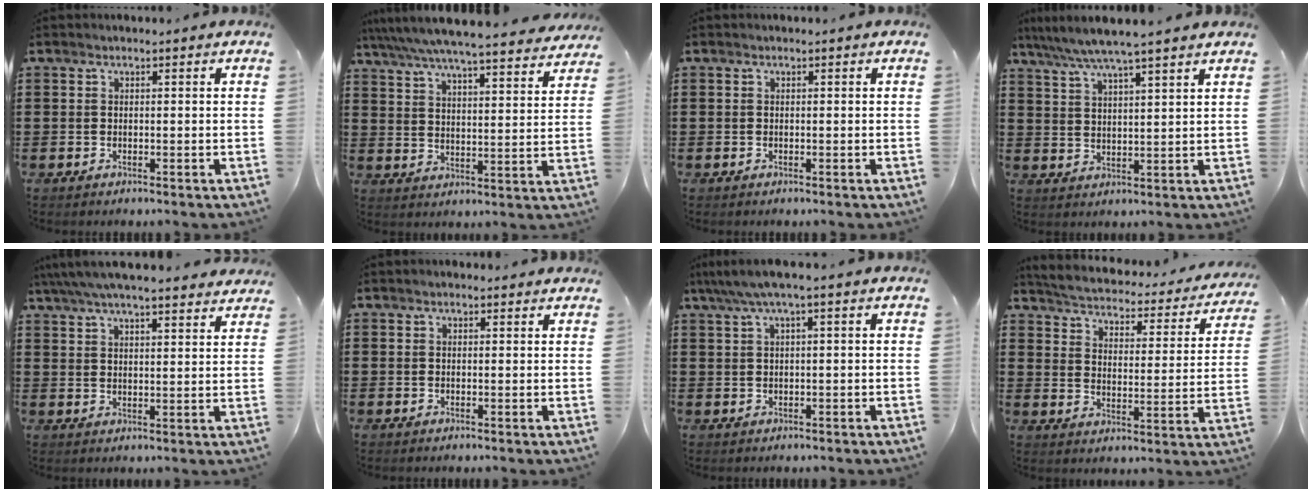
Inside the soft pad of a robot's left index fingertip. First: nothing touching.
{"total": 5.8, "force": [5.3, -0.5, 2.3], "torque": [-0.067, -0.039, 0.086]}
{"total": 0.0}
{"total": 5.5, "force": [4.8, -0.5, 2.6], "torque": [-0.067, -0.024, 0.082]}
{"total": 5.6, "force": [5.3, 0.3, 2.0], "torque": [-0.058, -0.020, 0.094]}
{"total": 0.9, "force": [0.8, 0.2, 0.3], "torque": [-0.006, 0.002, 0.016]}
{"total": 2.6, "force": [1.0, 0.0, 2.4], "torque": [-0.047, -0.002, 0.016]}
{"total": 3.0, "force": [2.9, 0.1, 0.6], "torque": [-0.033, -0.026, 0.040]}